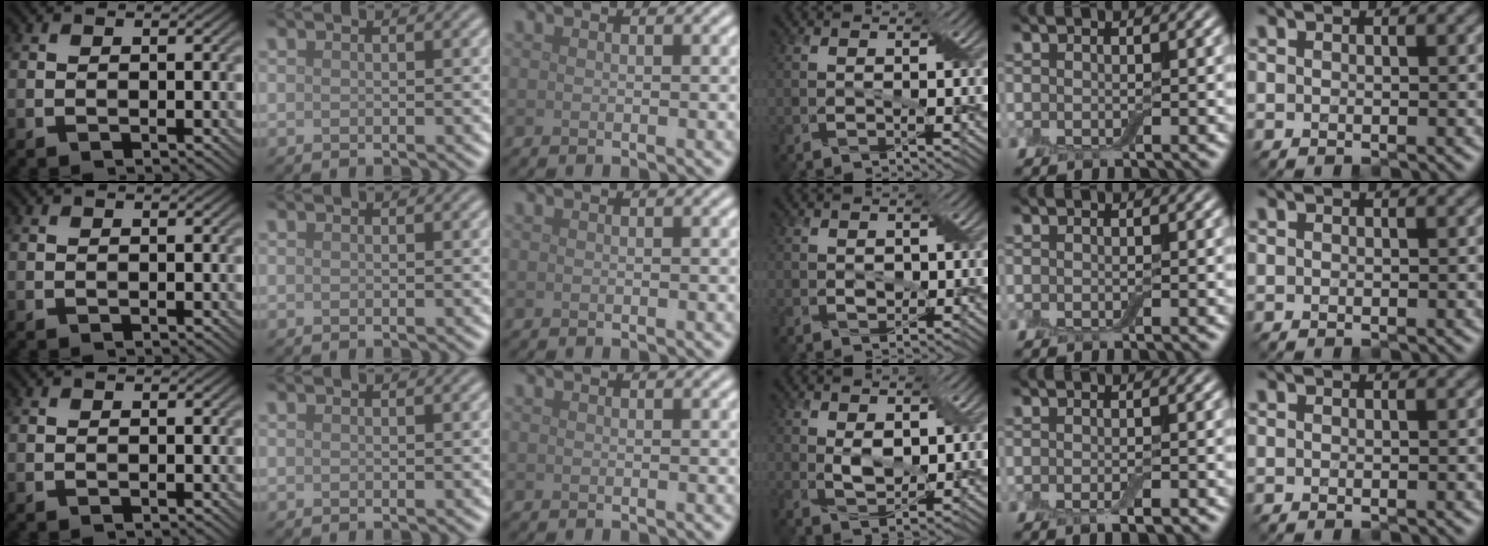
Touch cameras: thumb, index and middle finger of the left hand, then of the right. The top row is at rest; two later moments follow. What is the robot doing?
{"motion": "fold", "object": "bandage"}